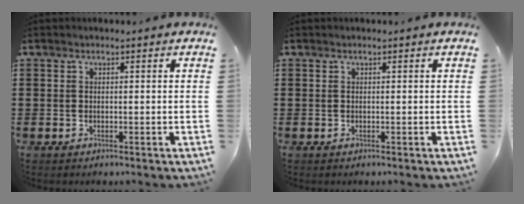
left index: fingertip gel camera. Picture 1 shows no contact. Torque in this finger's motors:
{"motor_torque": [0.02, 0.05, -0.01, -0.01]}